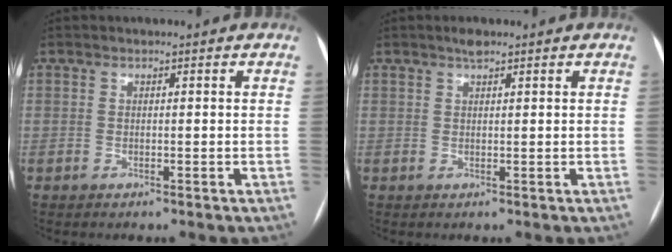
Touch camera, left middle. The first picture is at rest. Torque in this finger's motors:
{"motor_torque": [0.11, -0.11, -0.04, 0.00]}